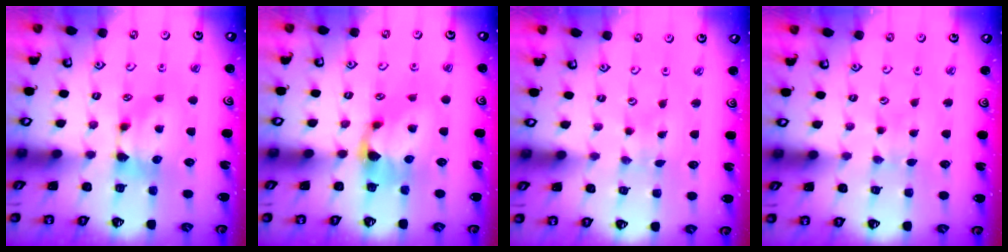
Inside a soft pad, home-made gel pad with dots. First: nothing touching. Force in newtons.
{"total": 1.1, "press": 0.6, "slide": 0.9}
{"total": 4.4, "press": 4.4, "slide": 0.2}
{"total": 2.1, "press": 2.1, "slide": 0.1}